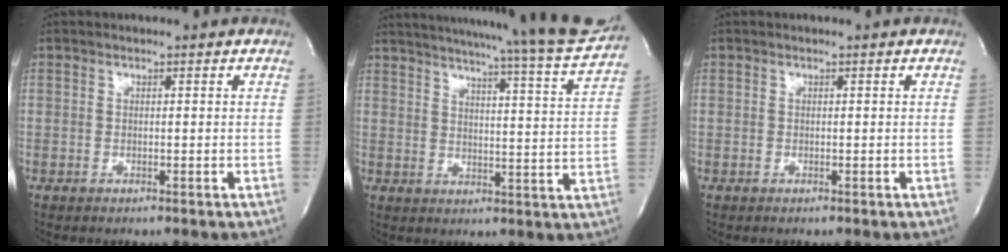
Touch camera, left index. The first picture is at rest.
{"total": 23.8, "force": [21.8, -0.7, 9.6], "torque": [-0.151, -0.068, 0.268]}
{"total": 0.0}